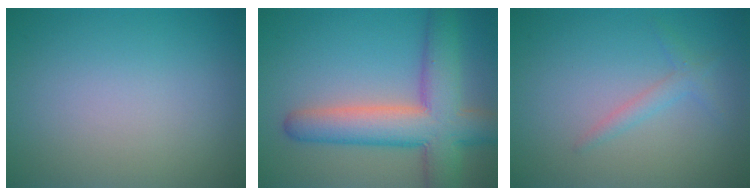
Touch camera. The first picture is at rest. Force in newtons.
{"total": 8.7, "press": 8.7, "slide": 0.3}
{"total": 1.5, "press": 1.5, "slide": 0.1}